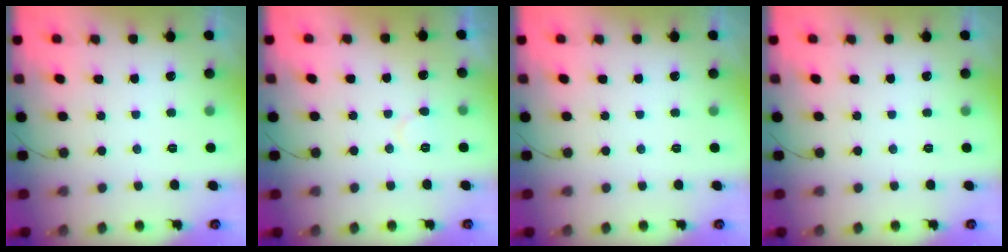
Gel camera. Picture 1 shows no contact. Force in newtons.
{"total": 5.1, "press": 5.1, "slide": 0.5}
{"total": 0.0}
{"total": 0.0}